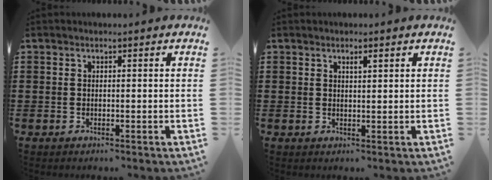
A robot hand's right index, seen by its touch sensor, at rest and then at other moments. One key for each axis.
{"total": 1.1, "fx": 0.5, "fy": 0.3, "fz": 1.0, "tx": -0.018, "ty": 0.002, "tz": 0.006}